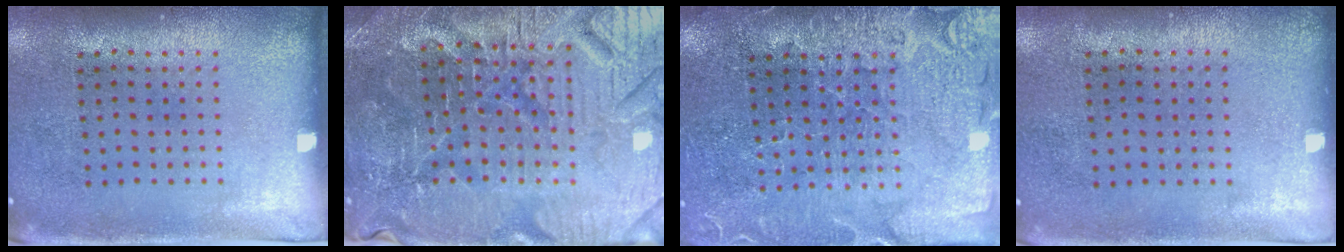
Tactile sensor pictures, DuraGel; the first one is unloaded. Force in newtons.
{"total": 5.1, "press": 4.9, "slide": 1.3}
{"total": 3.6, "press": 3.4, "slide": 1.2}
{"total": 0.0}